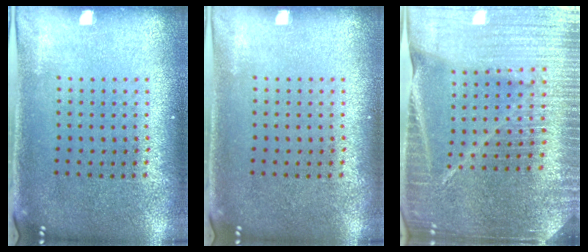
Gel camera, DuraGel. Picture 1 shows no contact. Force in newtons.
{"total": 0.0}
{"total": 5.1, "press": 4.6, "slide": 2.3}